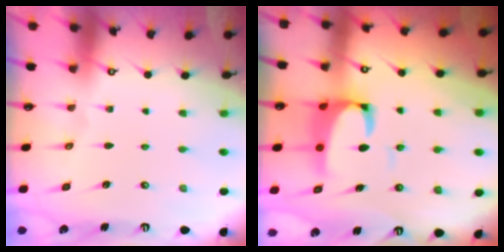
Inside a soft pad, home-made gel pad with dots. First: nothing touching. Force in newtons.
{"total": 5.0, "press": 4.7, "slide": 1.4}